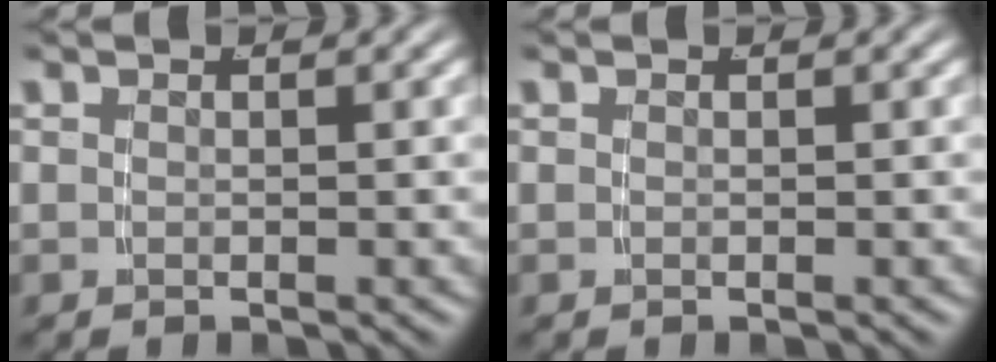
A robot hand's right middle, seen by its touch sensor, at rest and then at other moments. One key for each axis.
{"total": 0.0}